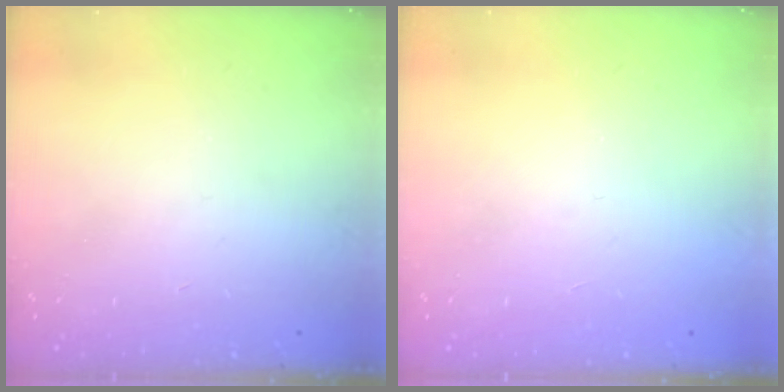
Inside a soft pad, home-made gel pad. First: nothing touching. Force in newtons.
{"total": 1.6, "press": 1.6, "slide": 0.1}